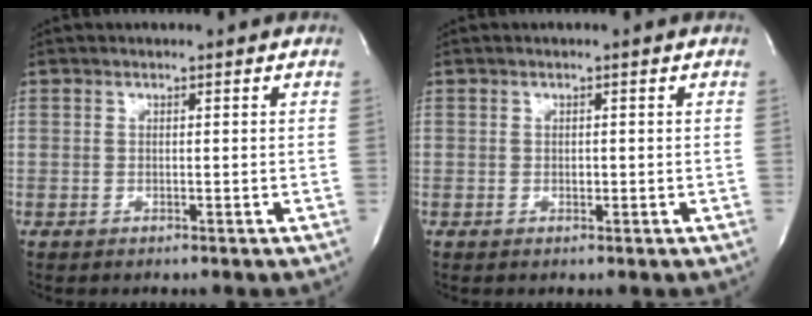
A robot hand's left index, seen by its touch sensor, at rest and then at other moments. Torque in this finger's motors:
{"motor_torque": [0.03, 0.00, -0.05, 0.00]}